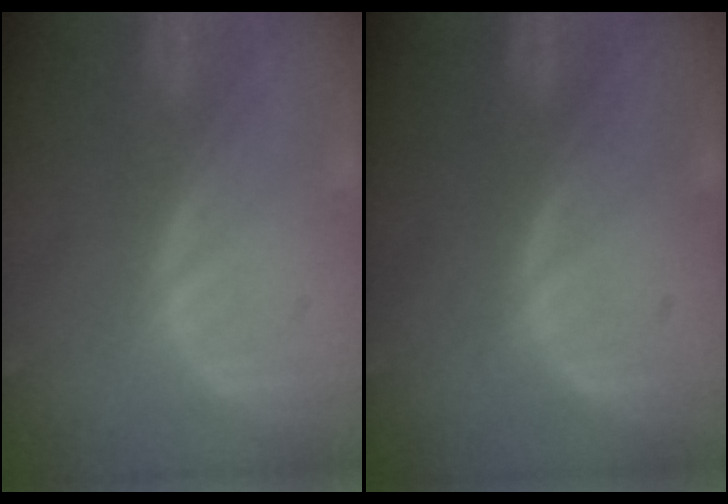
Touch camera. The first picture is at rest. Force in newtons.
{"total": 0.0}